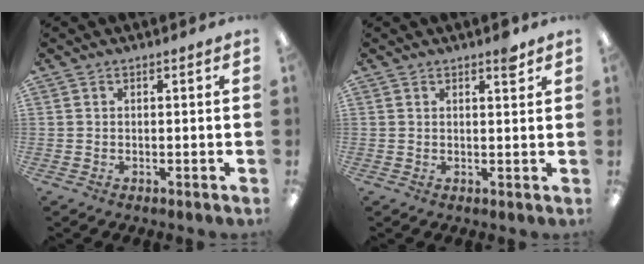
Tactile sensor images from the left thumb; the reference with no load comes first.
{"total": 3.0, "force": [2.1, 0.7, 1.9], "torque": [-0.019, -0.009, 0.032]}